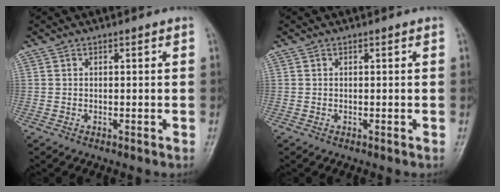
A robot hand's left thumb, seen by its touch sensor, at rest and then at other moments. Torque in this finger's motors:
{"motor_torque": [0.08, 0.10, -0.07, -0.04, 0.00]}